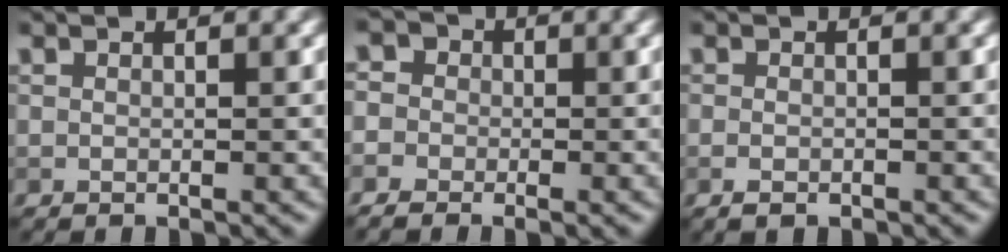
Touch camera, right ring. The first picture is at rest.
{"total": 3.6, "force": [-1.7, 2.7, 1.6], "torque": [-0.017, 0.015, -0.037]}
{"total": 1.1, "force": [-0.6, 0.6, 0.7], "torque": [-0.015, 0.000, -0.012]}